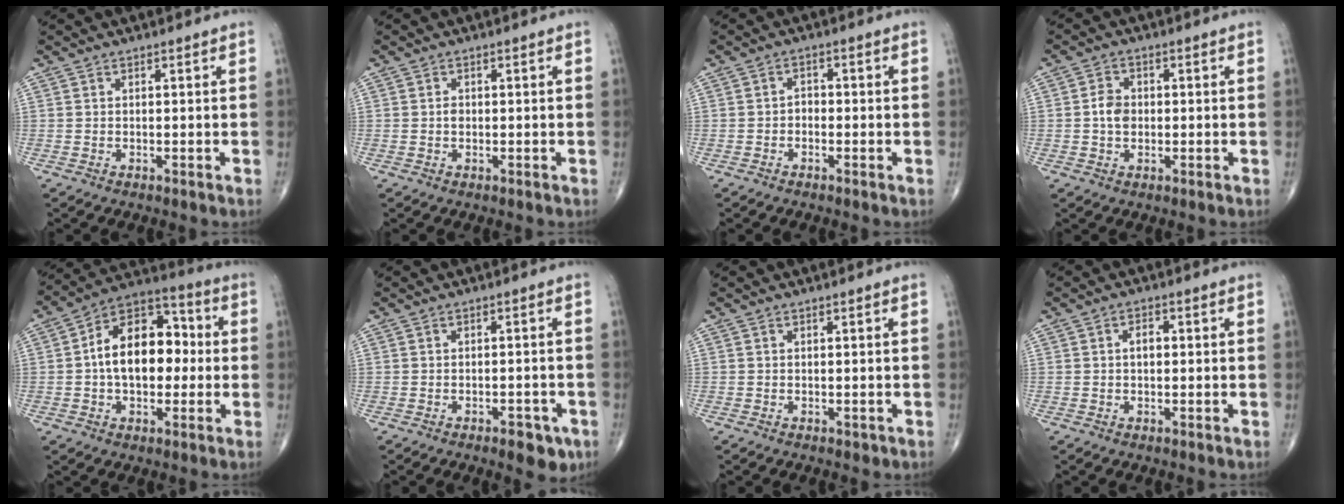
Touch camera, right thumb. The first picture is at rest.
{"total": 1.0, "force": [-0.1, 0.7, 0.6], "torque": [-0.007, 0.001, -0.003]}
{"total": 1.6, "force": [-0.7, 1.2, 0.8], "torque": [0.001, 0.008, -0.020]}
{"total": 3.7, "force": [-0.2, 2.8, 2.4], "torque": [-0.034, 0.006, -0.008]}
{"total": 15.8, "force": [0.4, 9.9, 12.3], "torque": [-0.163, 0.037, -0.006]}
{"total": 4.7, "force": [-2.5, 2.2, 3.3], "torque": [-0.027, 0.008, -0.027]}
{"total": 0.7, "force": [-0.3, 0.5, 0.4], "torque": [0.001, 0.001, -0.003]}
{"total": 2.1, "force": [0.1, 1.3, 1.7], "torque": [-0.024, 0.007, -0.001]}